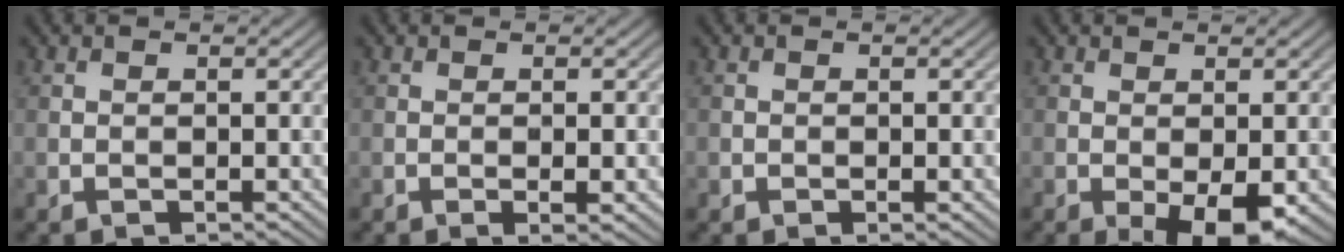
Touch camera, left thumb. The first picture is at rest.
{"total": 1.6, "force": [-0.4, 0.2, 1.5], "torque": [-0.027, -0.001, -0.006]}
{"total": 0.8, "force": [-0.2, 0.6, 0.5], "torque": [-0.006, -0.004, -0.003]}
{"total": 5.6, "force": [-2.3, 2.0, 4.8], "torque": [-0.077, -0.006, -0.034]}